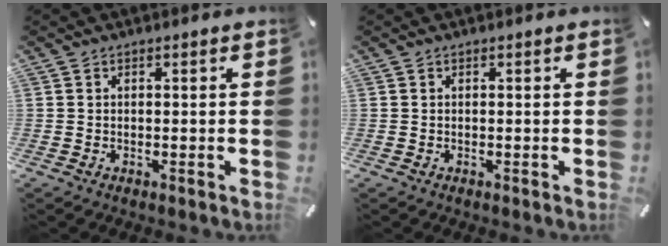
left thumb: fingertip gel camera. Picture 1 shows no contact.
{"total": 0.0}